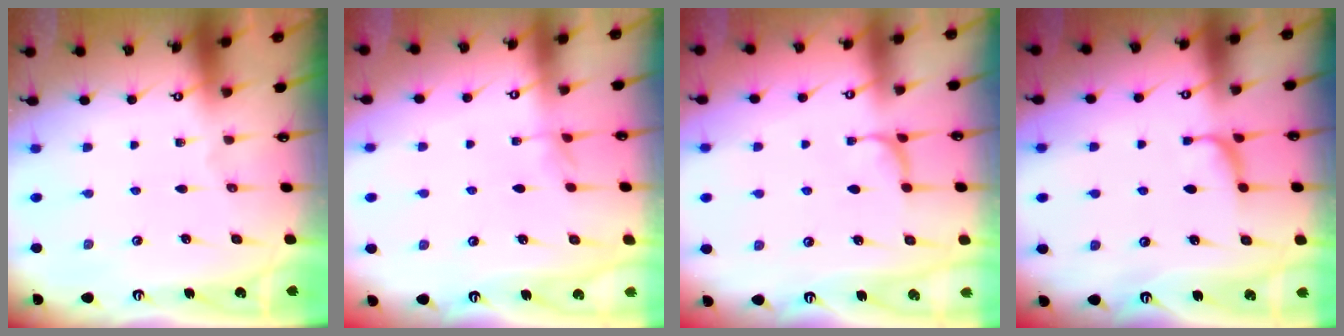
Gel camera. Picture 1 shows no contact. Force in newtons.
{"total": 3.8, "press": 3.8, "slide": 0.3}
{"total": 1.2, "press": 1.0, "slide": 0.6}
{"total": 1.5, "press": 1.3, "slide": 0.6}